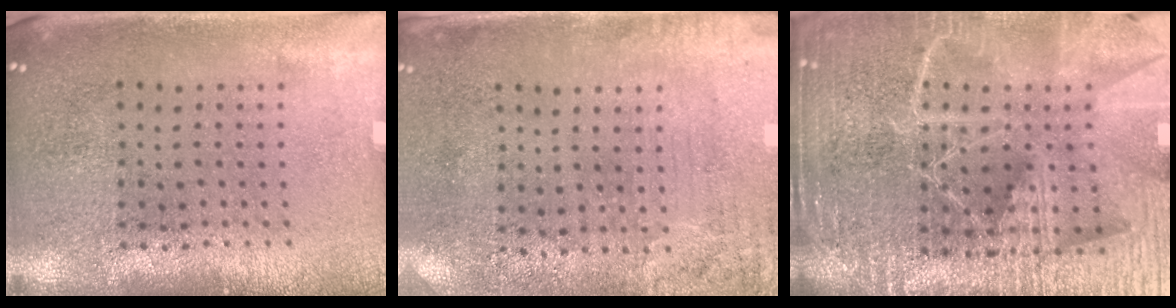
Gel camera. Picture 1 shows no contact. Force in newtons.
{"total": 3.3, "press": 2.6, "slide": 2.0}
{"total": 6.3, "press": 5.5, "slide": 3.2}